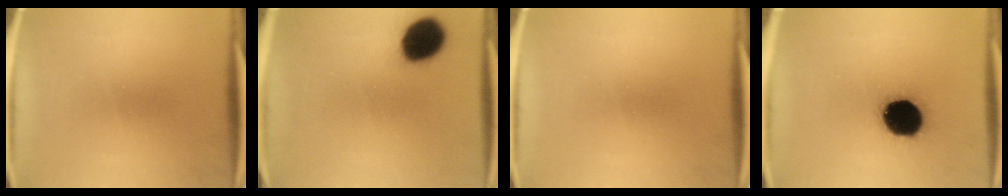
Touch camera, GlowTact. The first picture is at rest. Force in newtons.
{"total": 13.1}
{"total": 0.0}
{"total": 17.4}